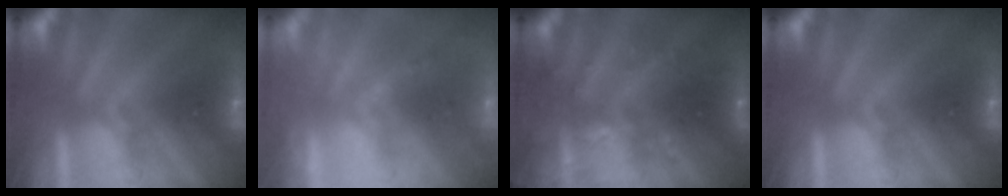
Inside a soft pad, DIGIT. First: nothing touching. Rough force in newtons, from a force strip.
{"total": 2.4}
{"total": 2.9}
{"total": 0.0}